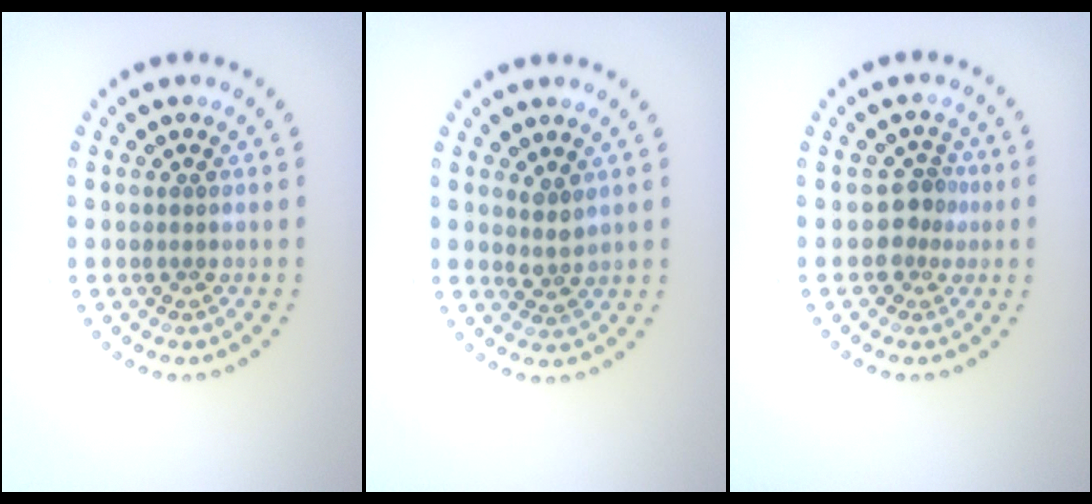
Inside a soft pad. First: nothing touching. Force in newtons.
{"total": 1.5, "press": 1.2, "slide": 0.9}
{"total": 2.3, "press": 1.8, "slide": 1.5}